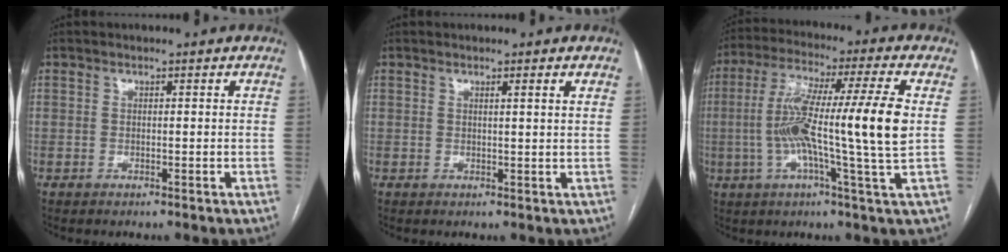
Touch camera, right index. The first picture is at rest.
{"total": 1.9, "force": [1.4, -0.3, 1.3], "torque": [-0.020, -0.001, 0.016]}
{"total": 17.0, "force": [-0.1, -0.9, 17.0], "torque": [-0.302, 0.010, -0.021]}